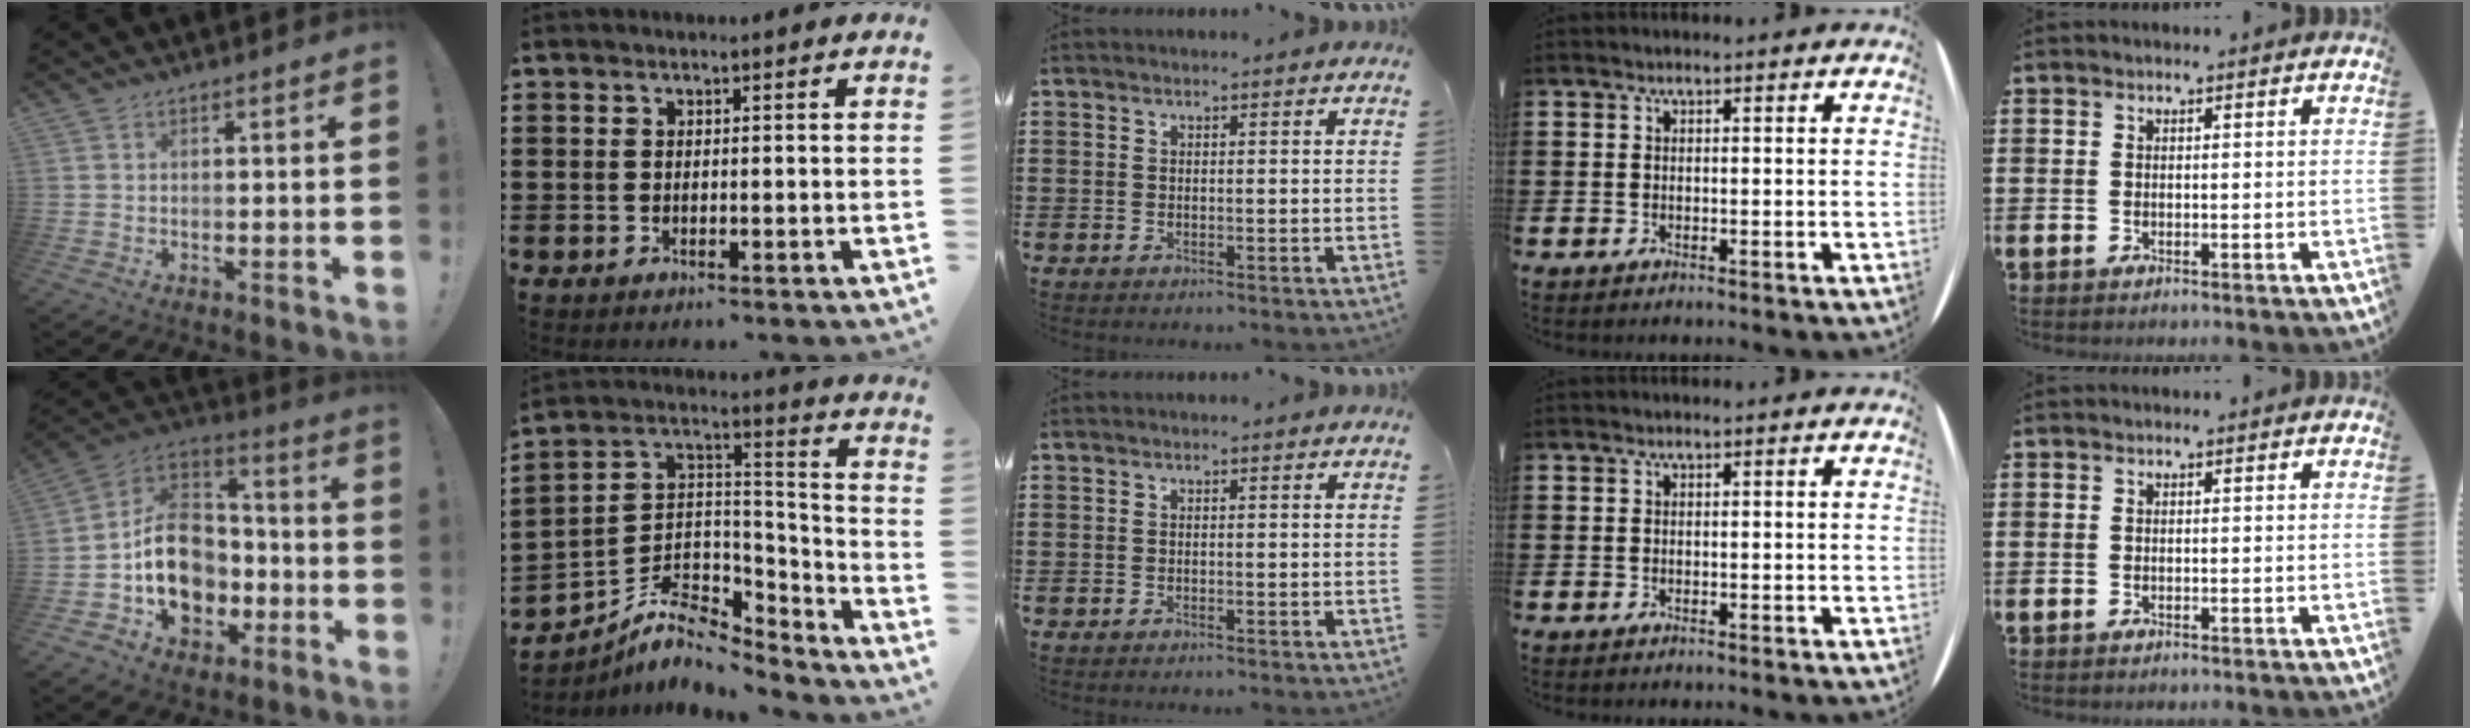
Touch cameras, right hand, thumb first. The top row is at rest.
{"thumb": {"total": 18.4, "force": [-3.9, 14.3, 10.9], "torque": [-0.173, 0.028, -0.055]}, "index": {"total": 8.0, "force": [-5.8, 4.5, 3.1], "torque": [-0.073, 0.005, -0.110]}}